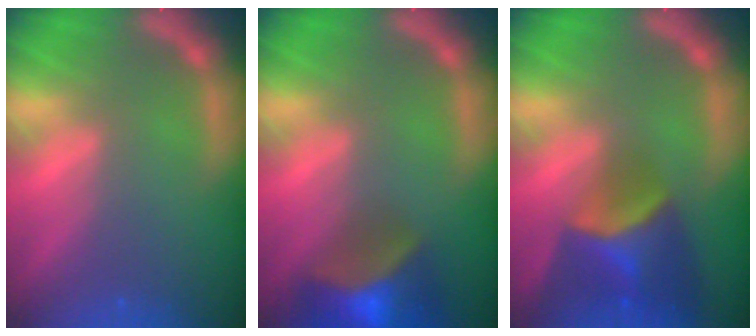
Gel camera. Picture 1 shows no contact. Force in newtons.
{"total": 9.5}
{"total": 7.4}